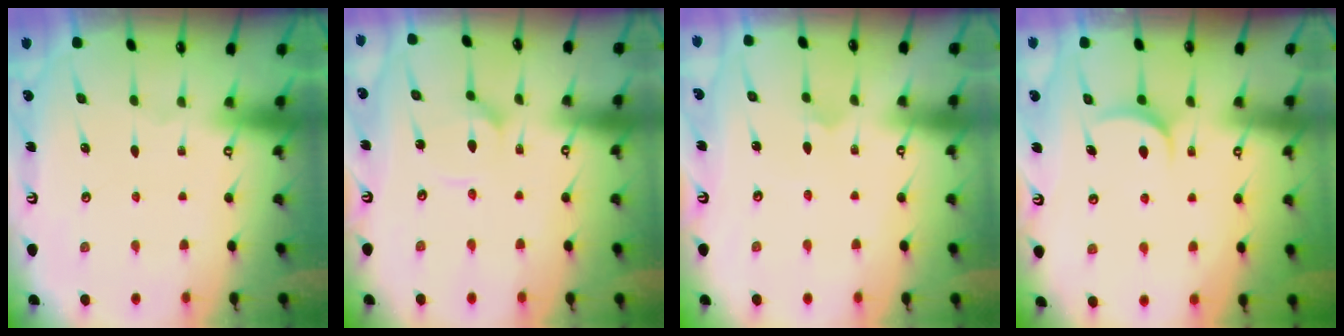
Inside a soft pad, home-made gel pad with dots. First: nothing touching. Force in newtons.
{"total": 3.2, "press": 3.2, "slide": 0.3}
{"total": 3.0, "press": 3.0, "slide": 0.2}
{"total": 6.0, "press": 6.0, "slide": 0.2}